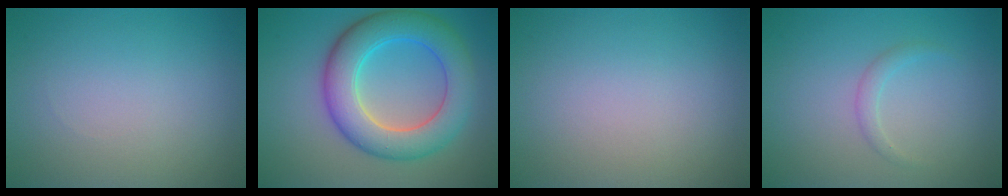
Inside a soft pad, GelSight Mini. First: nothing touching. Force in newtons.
{"total": 7.9, "press": 7.9, "slide": 0.2}
{"total": 0.0}
{"total": 1.1, "press": 1.1, "slide": 0.0}